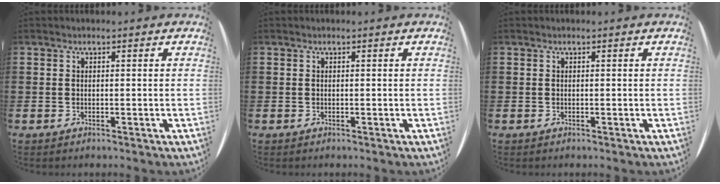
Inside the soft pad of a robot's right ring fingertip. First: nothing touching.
{"total": 0.0}
{"total": 0.0}